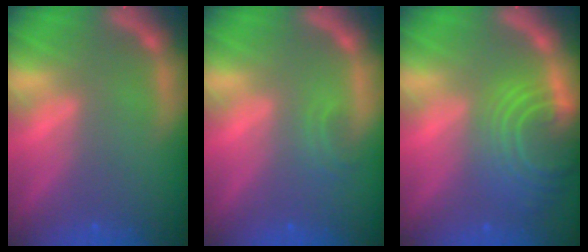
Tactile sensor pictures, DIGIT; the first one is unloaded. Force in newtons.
{"total": 1.4}
{"total": 9.0}